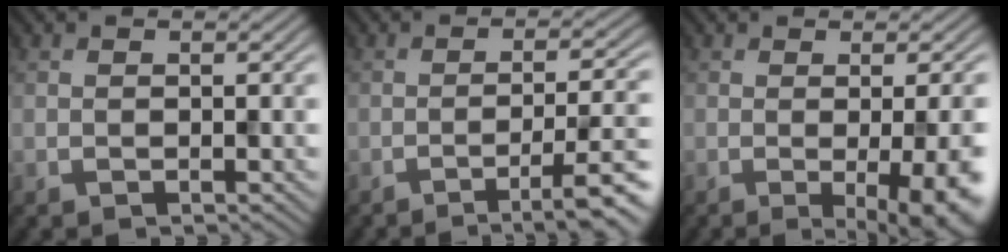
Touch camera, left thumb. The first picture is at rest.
{"total": 7.5, "force": [-3.8, 1.3, 6.3], "torque": [-0.099, 0.000, -0.059]}
{"total": 10.1, "force": [-2.5, 2.8, 9.4], "torque": [-0.103, -0.009, -0.023]}